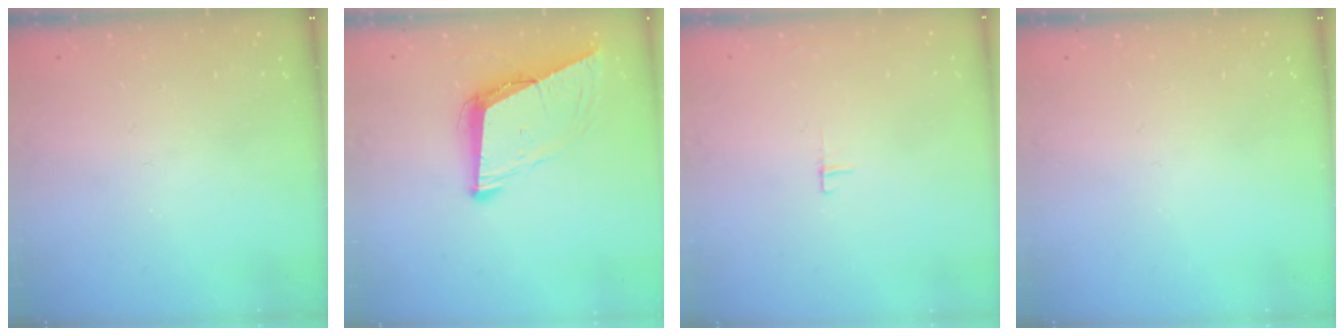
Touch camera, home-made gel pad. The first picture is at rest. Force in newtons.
{"total": 8.9, "press": 8.2, "slide": 3.5}
{"total": 3.6, "press": 3.5, "slide": 0.3}
{"total": 0.0}